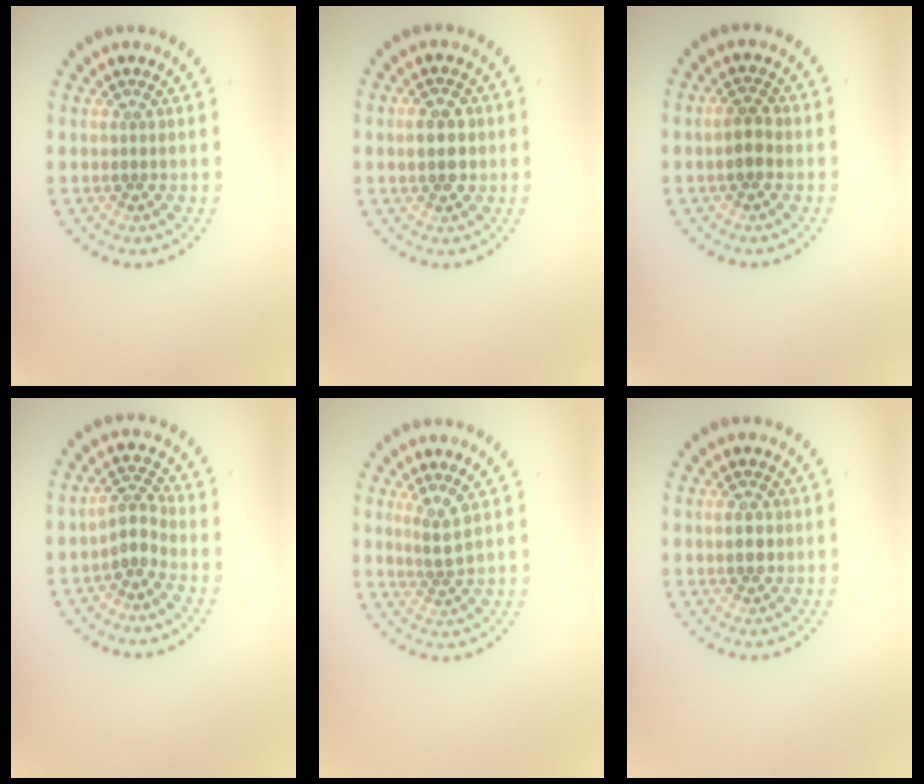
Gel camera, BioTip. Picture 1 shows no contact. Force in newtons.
{"total": 2.9, "press": 2.9, "slide": 0.1}
{"total": 1.9, "press": 1.9, "slide": 0.2}
{"total": 2.2, "press": 1.7, "slide": 1.4}
{"total": 1.9, "press": 1.3, "slide": 1.4}
{"total": 1.6, "press": 1.6, "slide": 0.0}